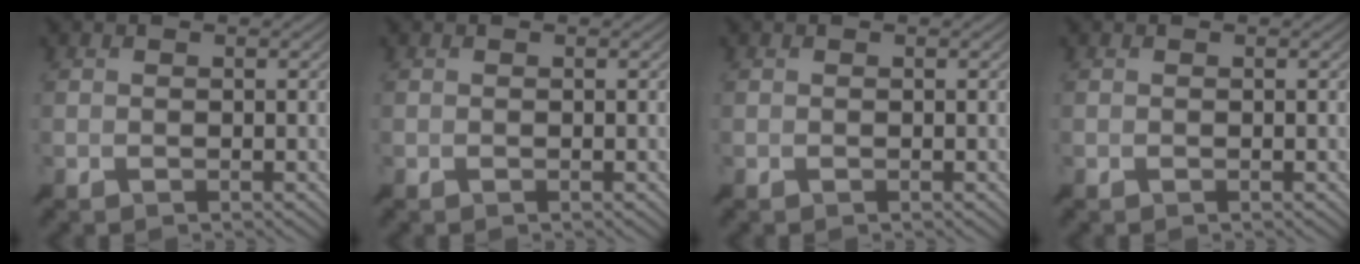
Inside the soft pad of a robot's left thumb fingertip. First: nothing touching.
{"total": 0.0}
{"total": 0.0}
{"total": 0.0}